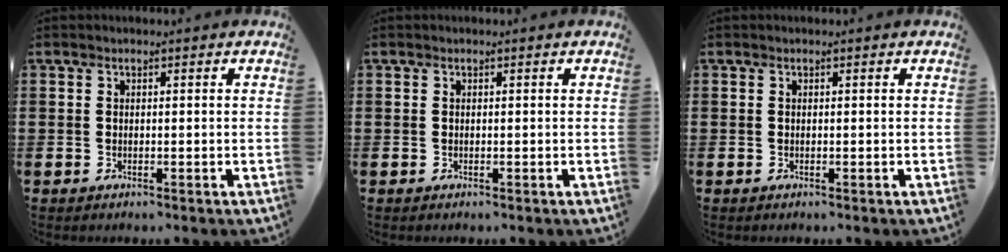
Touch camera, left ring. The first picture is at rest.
{"total": 0.0}
{"total": 0.0}